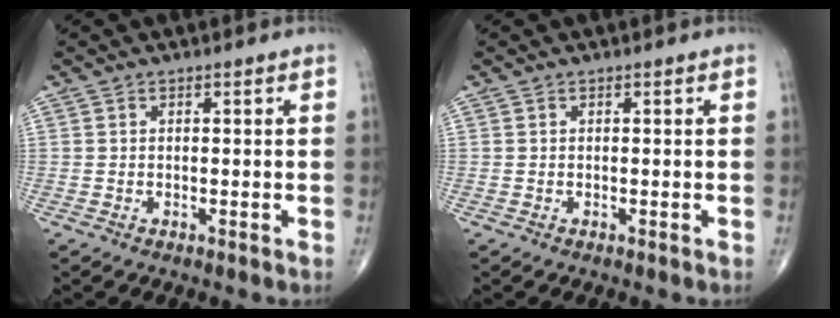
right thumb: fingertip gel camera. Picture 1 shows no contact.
{"total": 0.0}